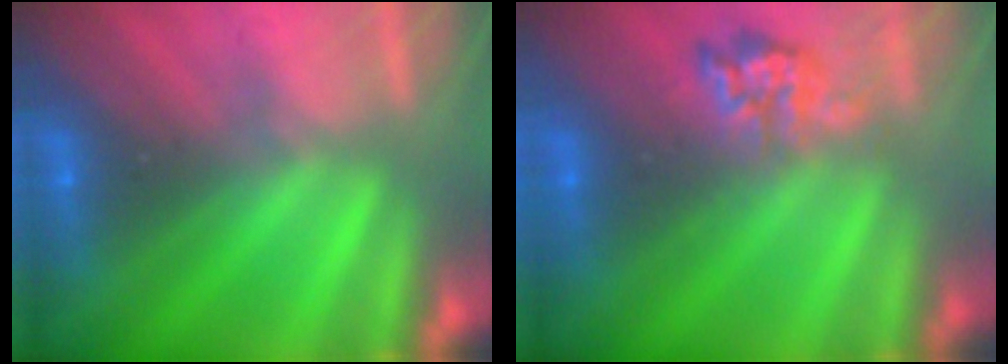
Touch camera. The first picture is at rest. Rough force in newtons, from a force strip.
{"total": 2.4}